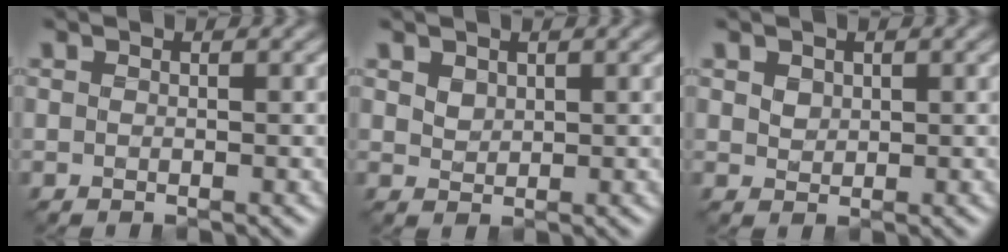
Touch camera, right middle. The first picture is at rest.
{"total": 1.3, "force": [0.7, 1.0, 0.7], "torque": [-0.017, -0.005, 0.013]}
{"total": 1.5, "force": [0.6, 1.2, 0.8], "torque": [-0.018, -0.001, 0.012]}